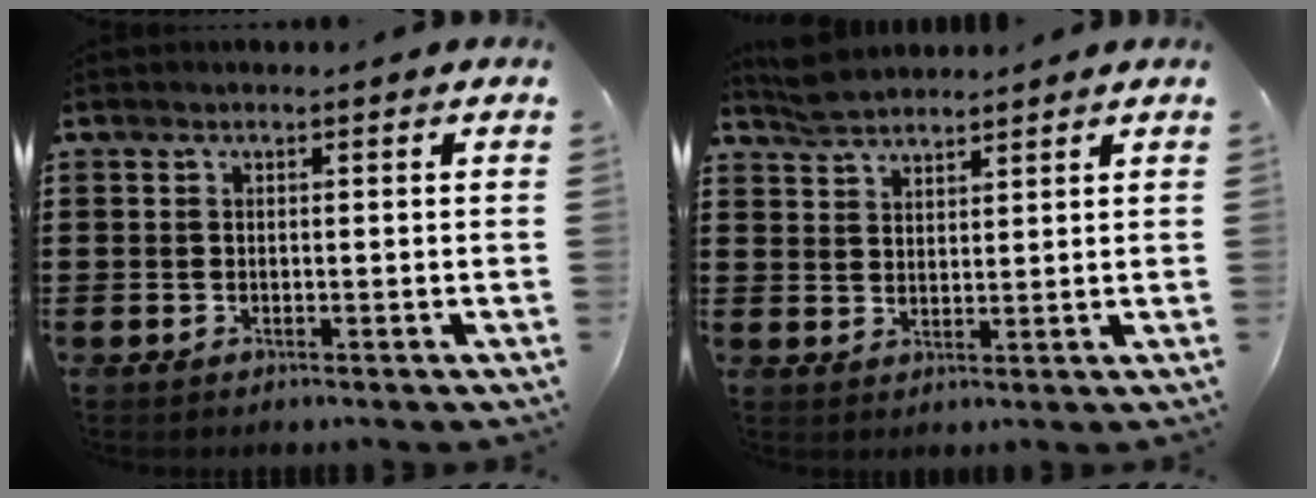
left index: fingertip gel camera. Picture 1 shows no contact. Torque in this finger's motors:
{"motor_torque": [-0.09, -0.05, -0.15, -0.06]}